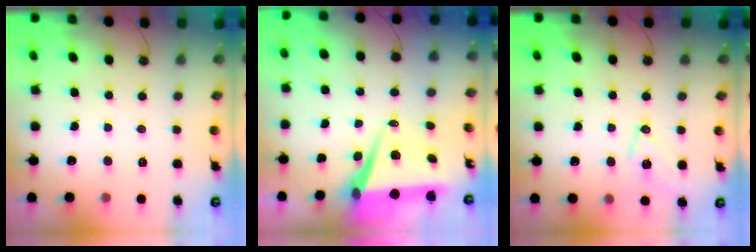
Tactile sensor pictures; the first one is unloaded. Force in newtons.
{"total": 7.3, "press": 5.9, "slide": 4.2}
{"total": 11.9, "press": 11.4, "slide": 3.3}